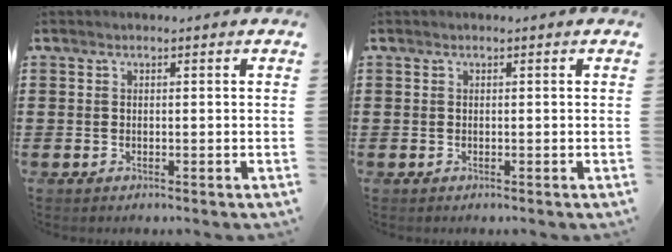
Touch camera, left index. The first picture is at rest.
{"total": 0.0}